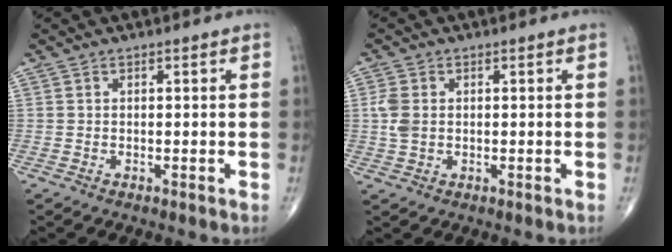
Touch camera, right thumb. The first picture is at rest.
{"total": 3.8, "force": [0.3, 2.7, 2.7], "torque": [-0.066, 0.004, 0.006]}